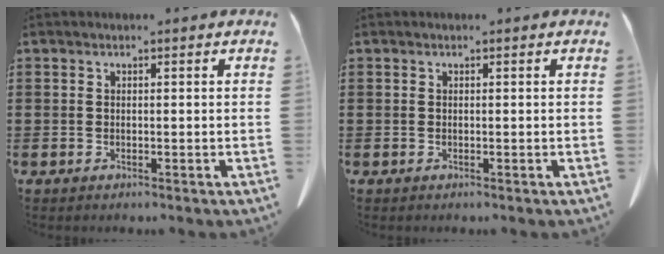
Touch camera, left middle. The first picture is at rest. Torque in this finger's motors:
{"motor_torque": [0.00, 0.00, -0.01, 0.00]}